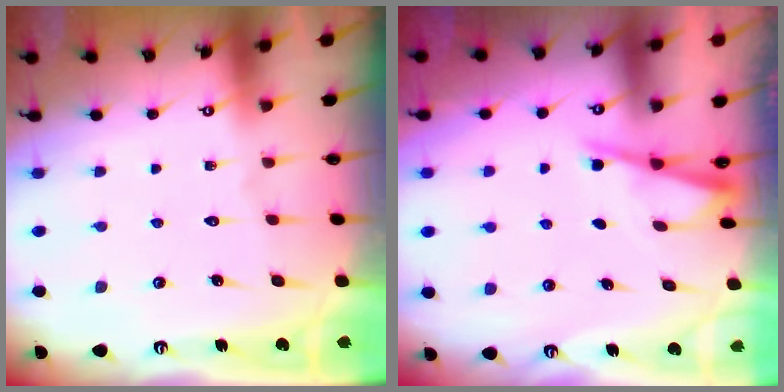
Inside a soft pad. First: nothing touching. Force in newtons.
{"total": 2.5, "press": 2.4, "slide": 0.3}